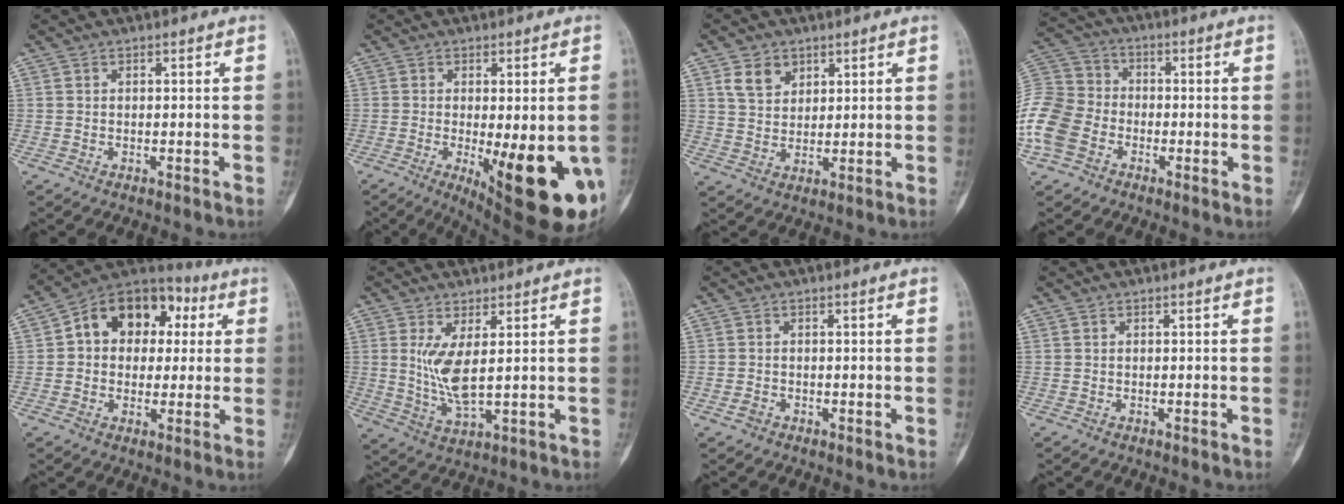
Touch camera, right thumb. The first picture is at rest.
{"total": 18.5, "force": [-5.5, 5.9, 16.6], "torque": [-0.174, -0.021, -0.055]}
{"total": 5.7, "force": [3.0, 4.1, 2.5], "torque": [-0.027, -0.016, 0.062]}
{"total": 13.5, "force": [-4.7, 10.7, 6.7], "torque": [-0.146, 0.035, -0.098]}
{"total": 15.0, "force": [3.1, 11.1, 9.7], "torque": [-0.099, 0.030, 0.040]}
{"total": 6.8, "force": [1.6, 2.1, 6.3], "torque": [-0.134, -0.025, 0.042]}
{"total": 1.1, "force": [-0.6, 0.9, 0.2], "torque": [-0.003, 0.004, -0.013]}
{"total": 0.0}